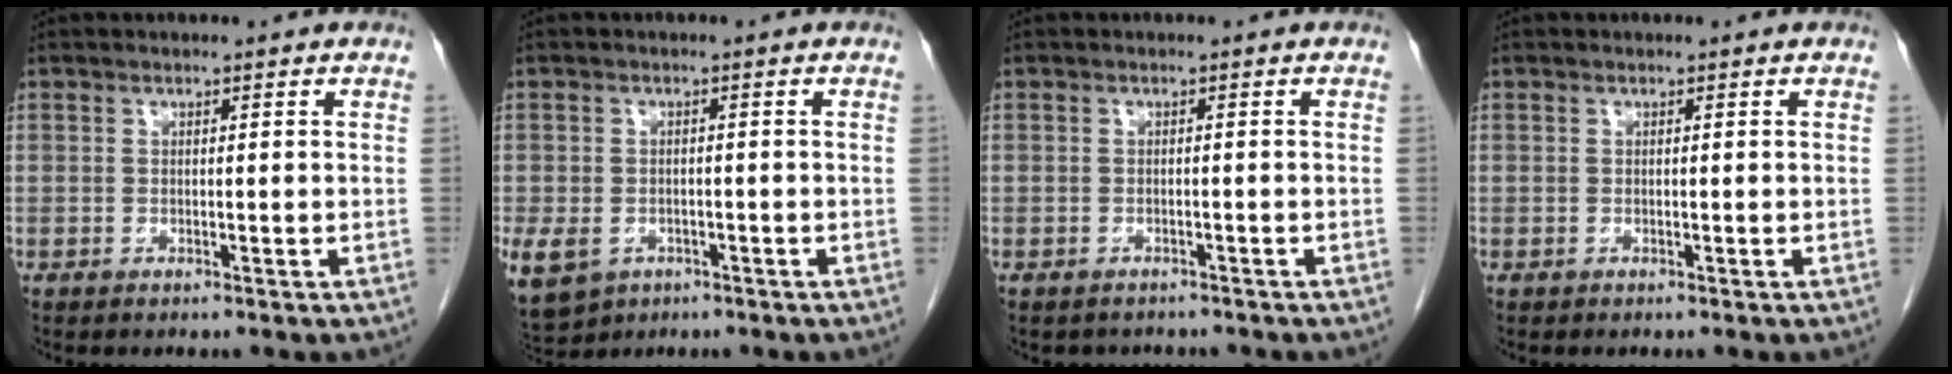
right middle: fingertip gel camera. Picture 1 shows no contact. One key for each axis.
{"total": 13.7, "fx": -5.8, "fy": 10.9, "fz": 5.8, "tx": -0.182, "ty": -0.007, "tz": -0.078}
{"total": 2.9, "fx": -2.6, "fy": 1.3, "fz": 0.2, "tx": -0.008, "ty": 0.000, "tz": -0.033}
{"total": 0.0}